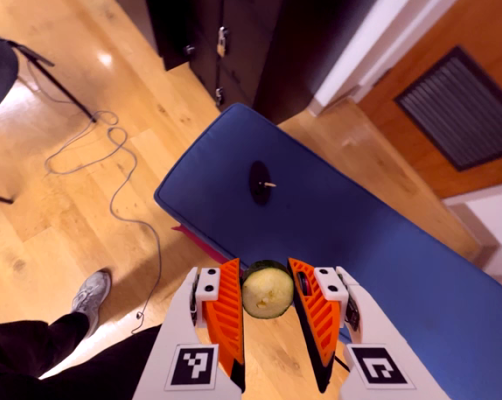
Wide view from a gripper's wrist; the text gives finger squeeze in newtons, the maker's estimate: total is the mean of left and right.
{"total": 9.2, "left": 10.2, "right": 8.2}